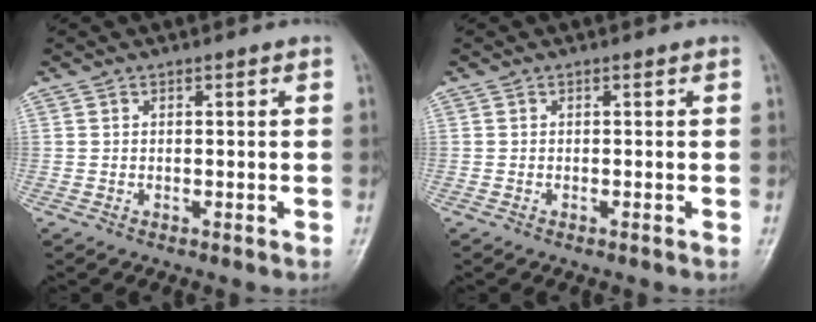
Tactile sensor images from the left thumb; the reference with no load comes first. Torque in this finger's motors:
{"motor_torque": [0.07, 0.11, 0.10, 0.13, 0.01]}